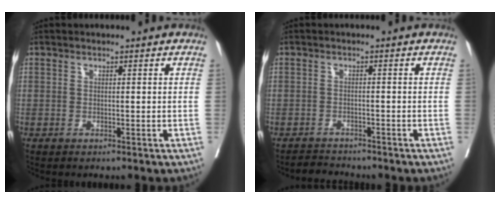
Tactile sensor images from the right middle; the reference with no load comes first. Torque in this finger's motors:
{"motor_torque": [0.35, -0.45, -0.11, -0.06]}